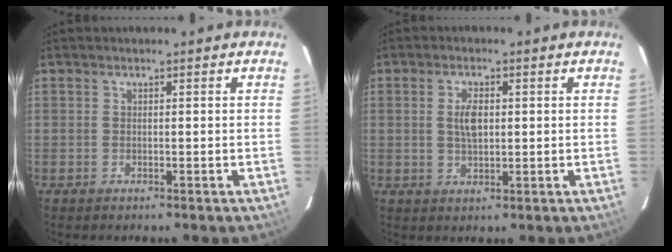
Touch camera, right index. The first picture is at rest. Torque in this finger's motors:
{"motor_torque": [0.09, -0.02, 0.21, 0.06]}